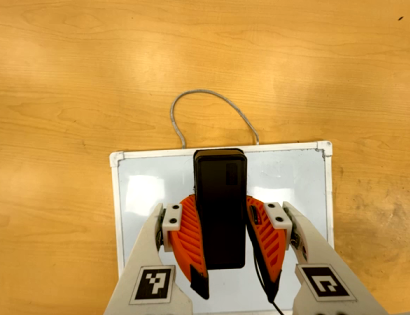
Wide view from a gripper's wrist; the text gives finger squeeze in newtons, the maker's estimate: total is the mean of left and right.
{"total": 7.8, "left": 7.2, "right": 8.5}